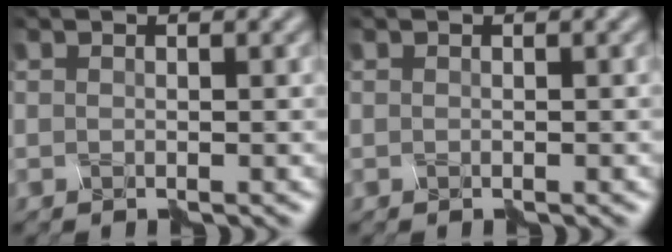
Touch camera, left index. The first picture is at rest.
{"total": 0.0}